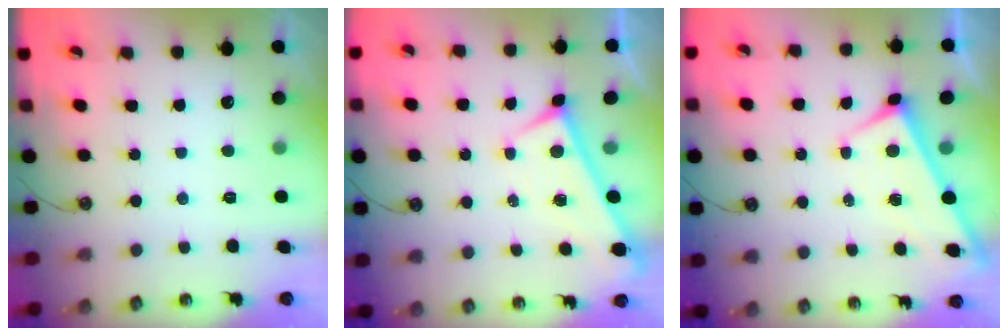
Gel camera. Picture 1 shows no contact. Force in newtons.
{"total": 0.0}
{"total": 1.8, "press": 1.8, "slide": 0.1}